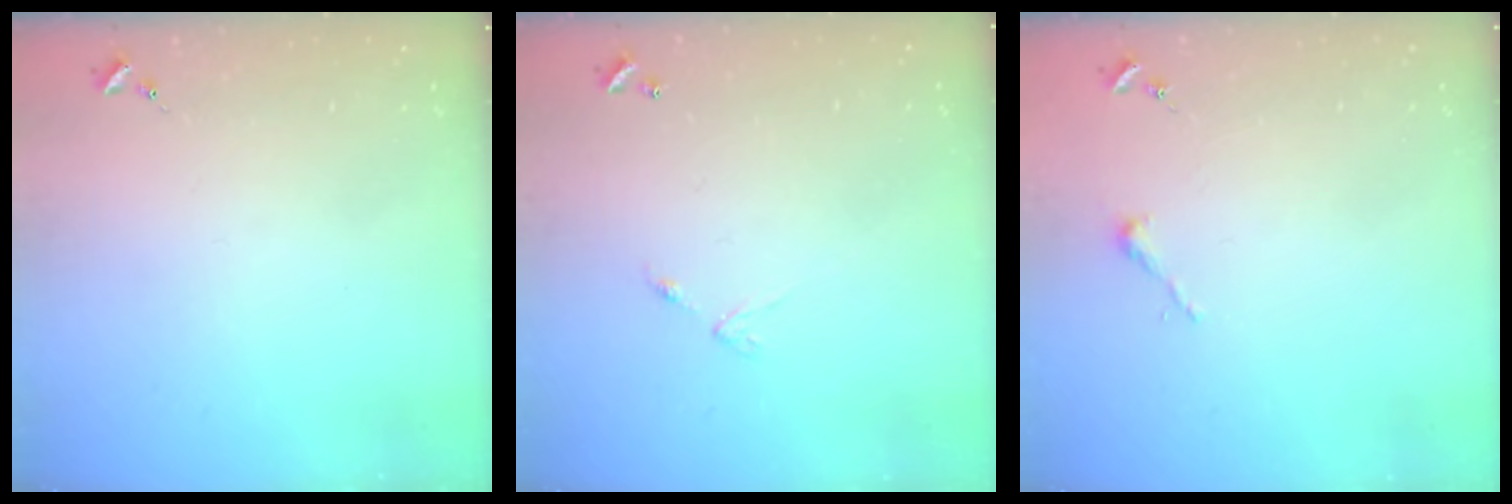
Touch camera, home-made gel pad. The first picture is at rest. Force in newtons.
{"total": 5.9, "press": 5.9, "slide": 0.4}
{"total": 2.5, "press": 2.5, "slide": 0.2}